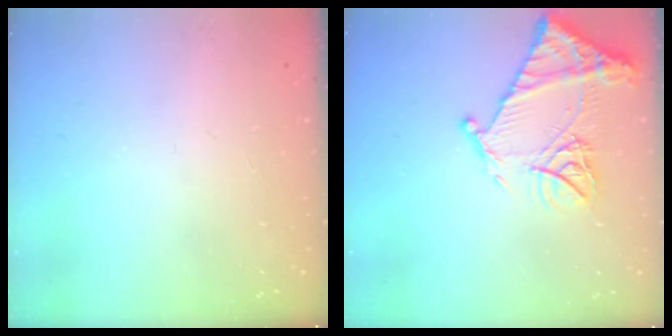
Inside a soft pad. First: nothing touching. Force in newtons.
{"total": 17.2, "press": 17.1, "slide": 1.7}